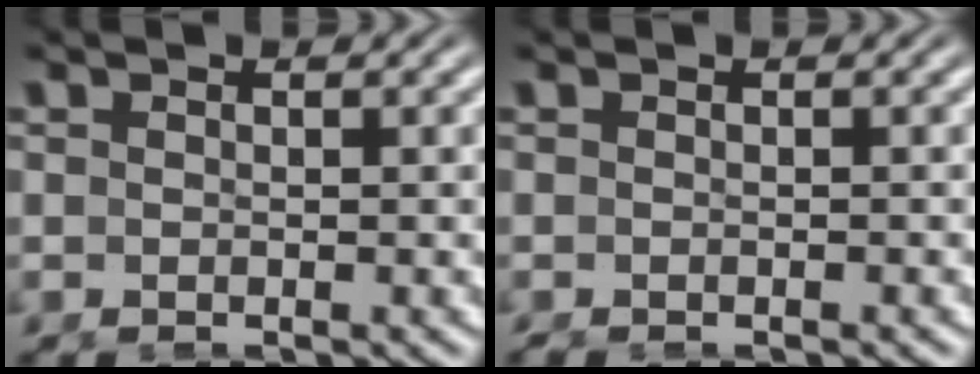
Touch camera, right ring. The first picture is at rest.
{"total": 0.6, "force": [-0.5, -0.2, 0.0], "torque": [-0.001, -0.008, -0.006]}